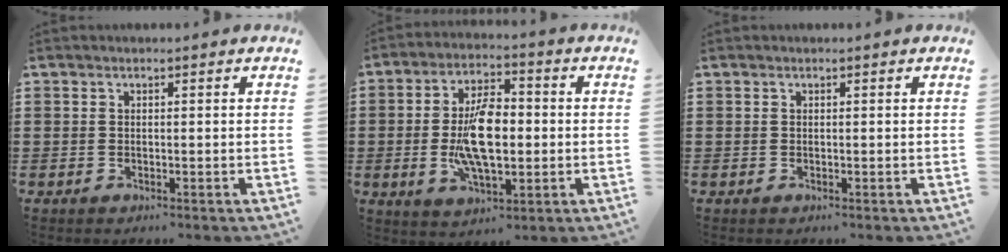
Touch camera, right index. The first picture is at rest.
{"total": 10.5, "force": [-0.8, 5.0, 9.2], "torque": [-0.187, 0.000, -0.021]}
{"total": 0.0}